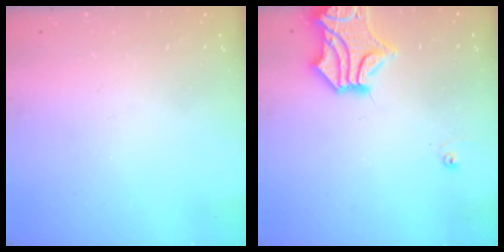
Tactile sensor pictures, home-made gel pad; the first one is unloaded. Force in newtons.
{"total": 4.5, "press": 4.0, "slide": 2.0}